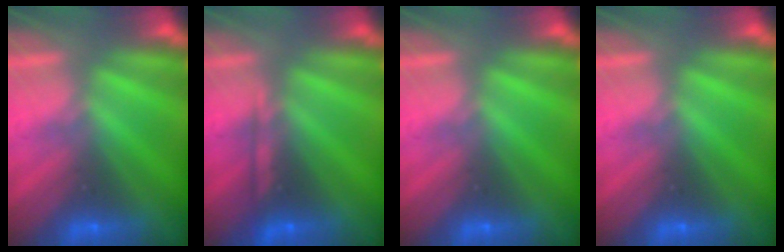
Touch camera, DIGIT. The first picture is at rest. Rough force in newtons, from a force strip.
{"total": 2.2}
{"total": 0.0}
{"total": 0.0}